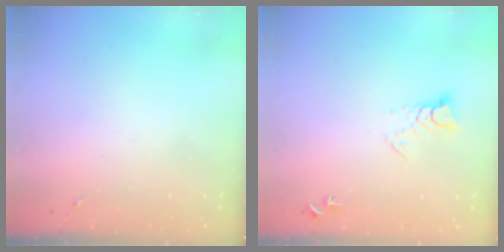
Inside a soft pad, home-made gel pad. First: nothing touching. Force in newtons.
{"total": 5.5, "press": 5.5, "slide": 0.4}